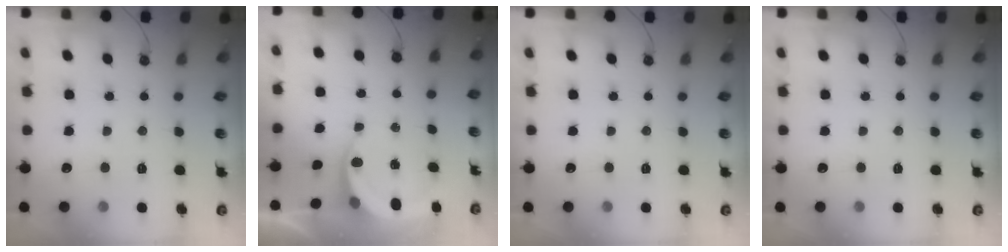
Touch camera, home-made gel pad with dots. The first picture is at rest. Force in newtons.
{"total": 5.0, "press": 4.9, "slide": 0.7}
{"total": 0.0}
{"total": 0.0}